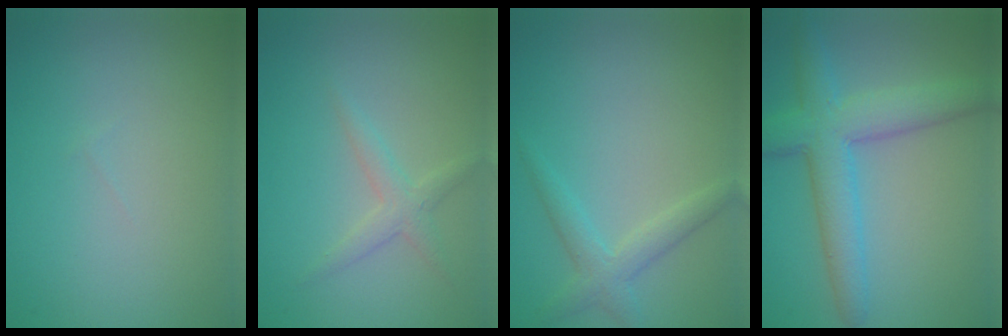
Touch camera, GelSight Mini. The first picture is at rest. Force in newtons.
{"total": 1.8, "press": 1.8, "slide": 0.0}
{"total": 2.4, "press": 2.4, "slide": 0.2}
{"total": 5.9, "press": 5.9, "slide": 0.2}